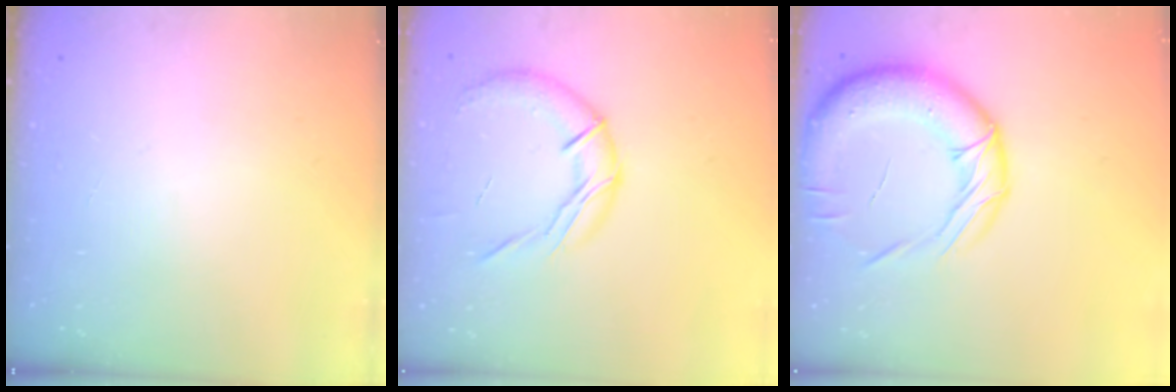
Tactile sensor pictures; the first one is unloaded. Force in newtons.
{"total": 12.1, "press": 12.0, "slide": 1.1}
{"total": 20.3, "press": 19.9, "slide": 4.2}